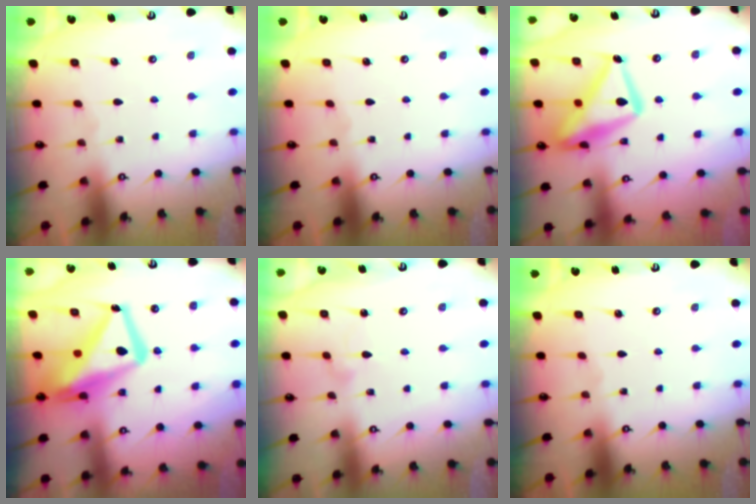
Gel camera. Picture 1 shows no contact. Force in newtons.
{"total": 0.0}
{"total": 17.1, "press": 17.0, "slide": 1.5}
{"total": 16.7, "press": 16.6, "slide": 1.8}
{"total": 3.9, "press": 3.9, "slide": 0.2}
{"total": 0.0}